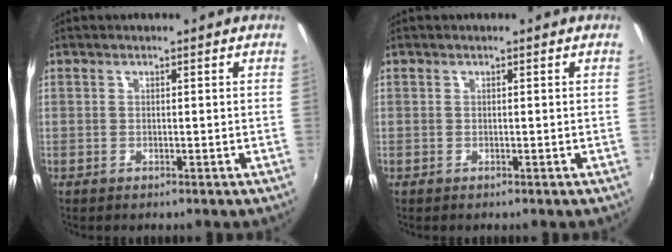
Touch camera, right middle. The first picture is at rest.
{"total": 0.0}